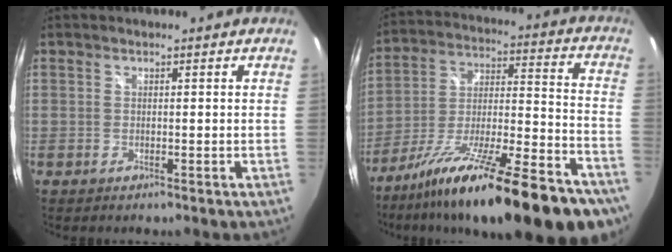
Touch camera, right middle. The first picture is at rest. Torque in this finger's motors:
{"motor_torque": [1.12, -1.02, 1.06, 0.21]}